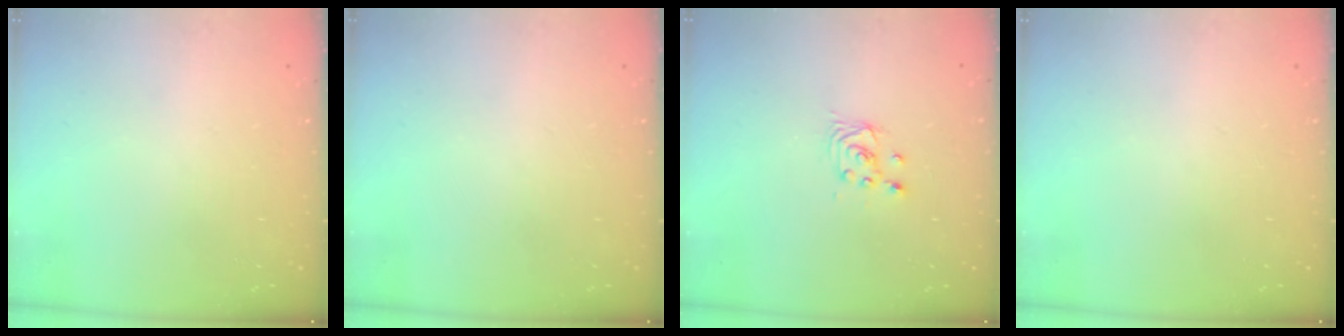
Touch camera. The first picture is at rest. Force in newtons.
{"total": 0.0}
{"total": 2.5, "press": 2.5, "slide": 0.2}
{"total": 0.0}